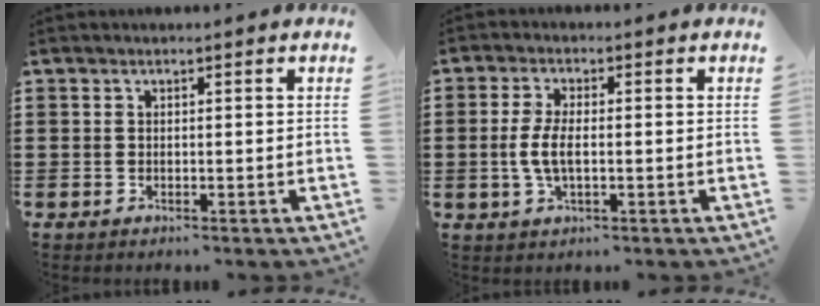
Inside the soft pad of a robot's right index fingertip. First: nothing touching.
{"total": 4.8, "force": [-0.5, 1.9, 4.4], "torque": [-0.100, -0.004, -0.015]}